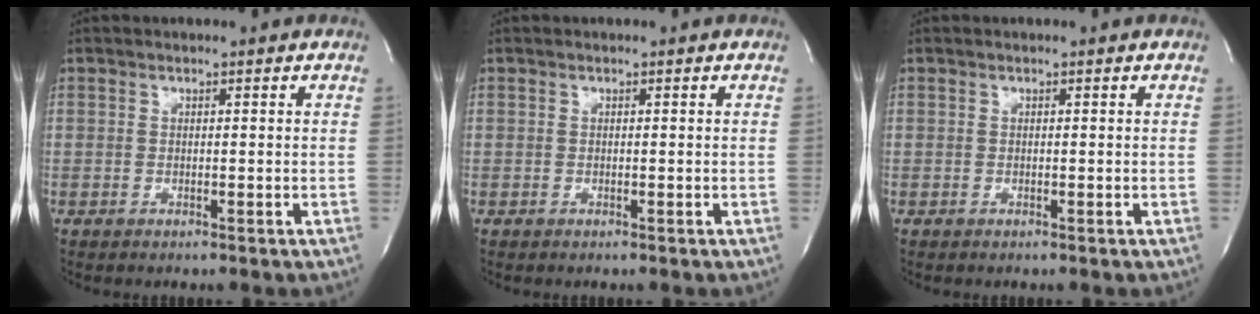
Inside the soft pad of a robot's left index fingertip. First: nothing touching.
{"total": 0.0}
{"total": 0.0}